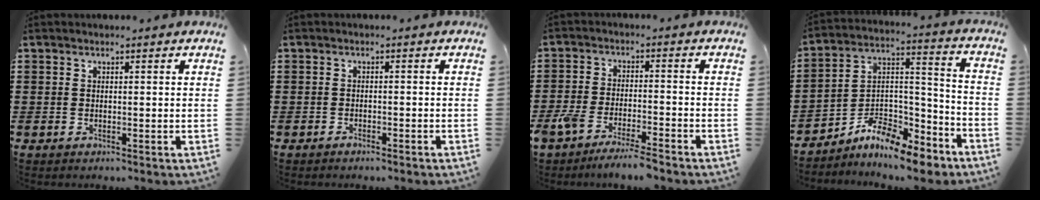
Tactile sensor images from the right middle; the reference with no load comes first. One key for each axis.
{"total": 0.9, "fx": -0.9, "fy": 0.1, "fz": 0.2, "tx": -0.007, "ty": -0.001, "tz": -0.018}
{"total": 5.6, "fx": -5.0, "fy": 0.4, "fz": 2.5, "tx": -0.063, "ty": -0.011, "tz": -0.100}
{"total": 9.4, "fx": -8.3, "fy": 2.4, "fz": 3.8, "tx": -0.072, "ty": 0.016, "tz": -0.165}